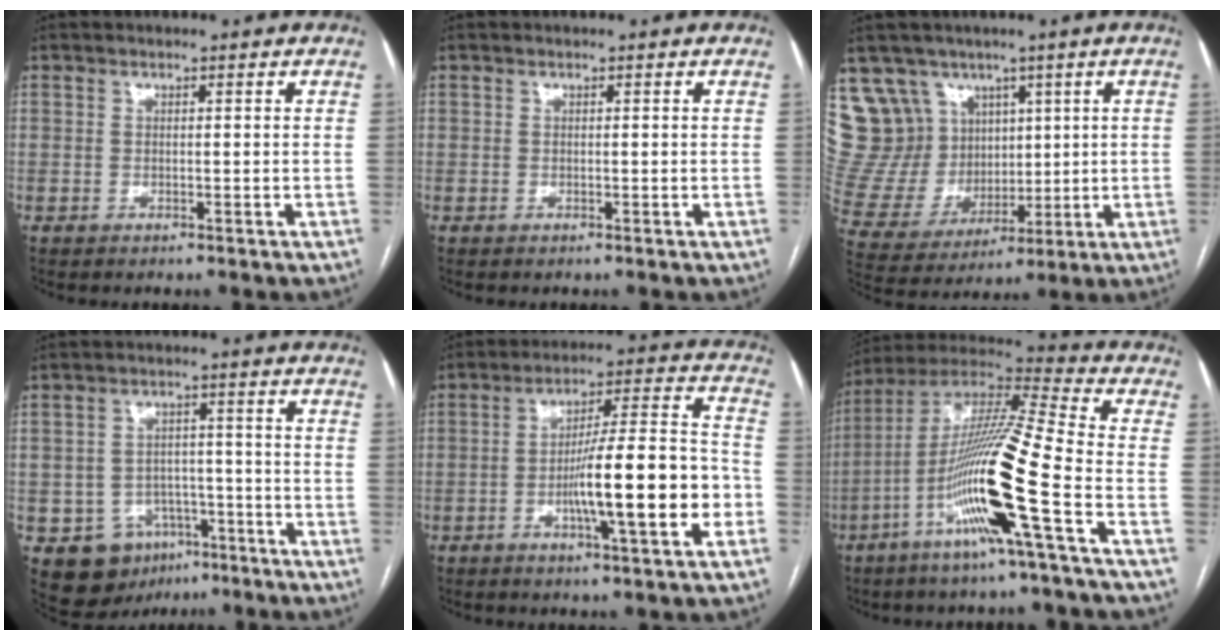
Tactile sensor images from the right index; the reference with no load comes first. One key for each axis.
{"total": 0.0}
{"total": 14.8, "fx": 8.3, "fy": 11.7, "fz": 3.7, "tx": -0.094, "ty": 0.057, "tz": 0.188}
{"total": 8.9, "fx": -4.6, "fy": 7.2, "fz": 2.8, "tx": -0.044, "ty": 0.020, "tz": -0.058}
{"total": 15.6, "fx": -4.4, "fy": 1.3, "fz": 14.9, "tx": -0.236, "ty": 0.011, "tz": -0.066}
{"total": 18.4, "fx": -6.6, "fy": -0.9, "fz": 17.2, "tx": -0.335, "ty": -0.009, "tz": -0.133}